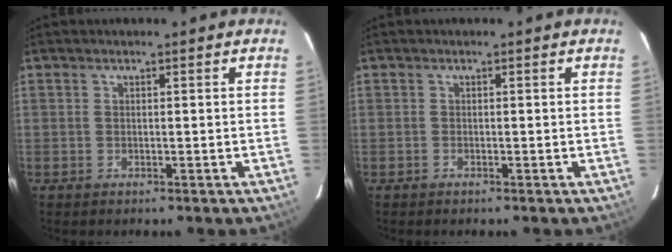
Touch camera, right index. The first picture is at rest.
{"total": 0.0}